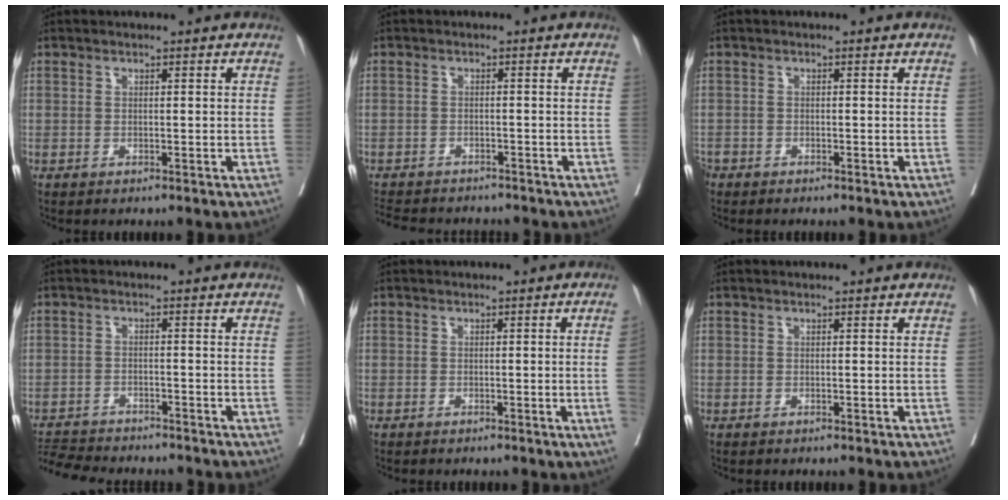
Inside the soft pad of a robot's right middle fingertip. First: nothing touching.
{"total": 10.2, "force": [-9.3, 2.8, 3.3], "torque": [-0.068, -0.005, -0.124]}
{"total": 2.1, "force": [-1.7, 1.2, 0.4], "torque": [-0.012, -0.001, -0.034]}
{"total": 8.8, "force": [-8.4, 1.3, 2.3], "torque": [-0.040, -0.005, -0.131]}
{"total": 2.5, "force": [-0.4, -1.1, 2.2], "torque": [-0.025, -0.003, -0.005]}
{"total": 0.0}